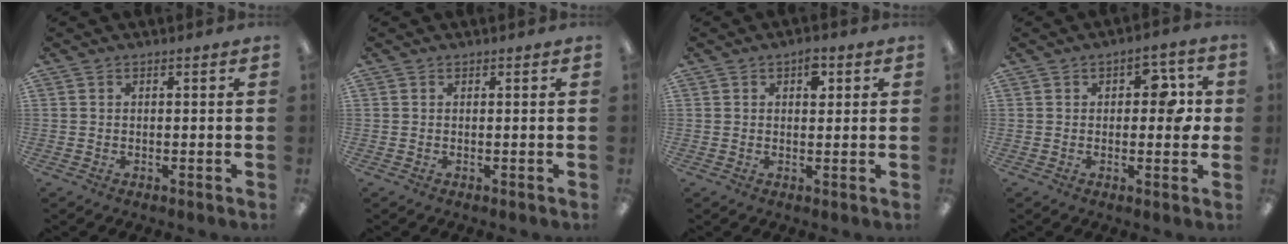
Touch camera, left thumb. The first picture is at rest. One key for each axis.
{"total": 0.0}
{"total": 3.5, "fx": 1.6, "fy": 2.0, "fz": 2.4, "tx": -0.021, "ty": -0.006, "tz": 0.019}
{"total": 7.2, "fx": 1.3, "fy": 4.2, "fz": 5.7, "tx": -0.060, "ty": -0.001, "tz": 0.015}